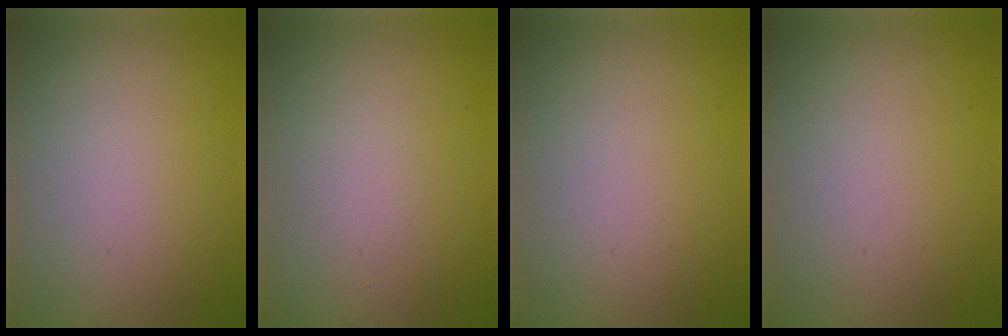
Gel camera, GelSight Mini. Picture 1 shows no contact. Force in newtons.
{"total": 1.0, "press": 0.9, "slide": 0.1}
{"total": 0.0}
{"total": 0.0}